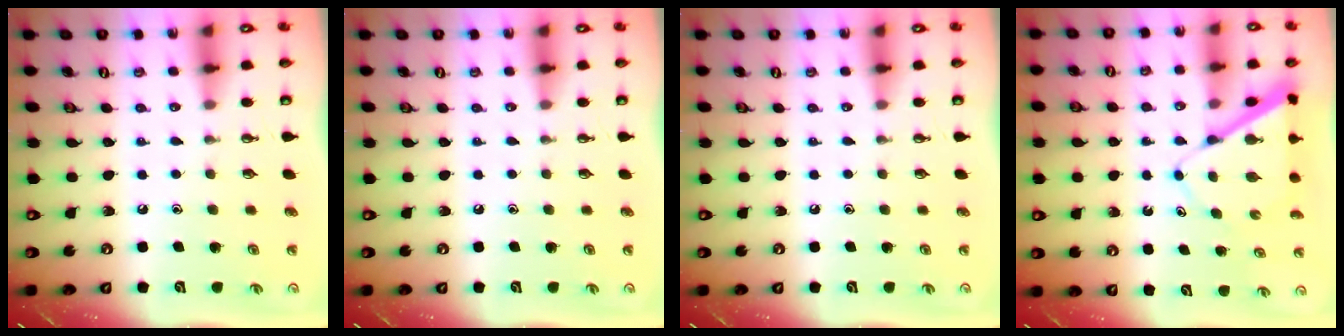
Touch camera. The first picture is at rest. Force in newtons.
{"total": 0.0}
{"total": 0.0}
{"total": 6.9, "press": 6.9, "slide": 0.5}